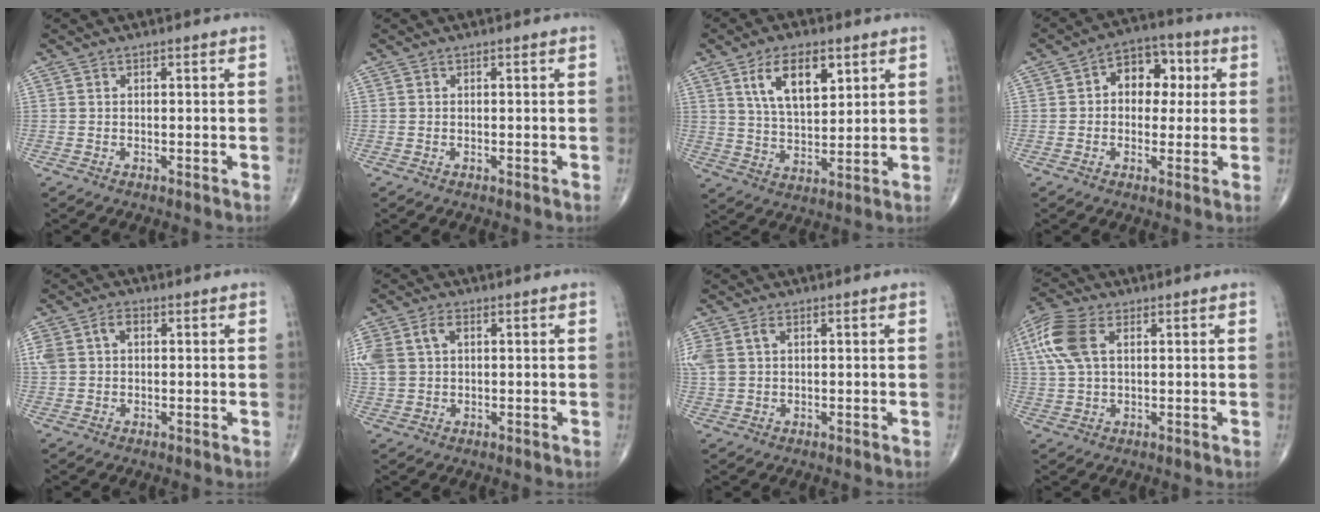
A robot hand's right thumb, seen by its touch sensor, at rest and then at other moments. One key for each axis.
{"total": 0.0}
{"total": 11.1, "fx": 5.0, "fy": 5.4, "fz": 8.3, "tx": -0.127, "ty": -0.022, "tz": 0.097}
{"total": 9.7, "fx": 1.7, "fy": 6.9, "fz": 6.6, "tx": -0.051, "ty": 0.021, "tz": 0.016}
{"total": 6.1, "fx": 1.4, "fy": 4.3, "fz": 4.1, "tx": -0.094, "ty": 0.024, "tz": 0.033}
{"total": 9.8, "fx": 2.5, "fy": 6.9, "fz": 6.5, "tx": -0.177, "ty": 0.017, "tz": 0.055}
{"total": 6.5, "fx": 1.8, "fy": 4.4, "fz": 4.5, "tx": -0.127, "ty": 0.018, "tz": 0.044}
{"total": 11.0, "fx": 3.4, "fy": 6.1, "fz": 8.5, "tx": -0.207, "ty": 0.016, "tz": 0.068}